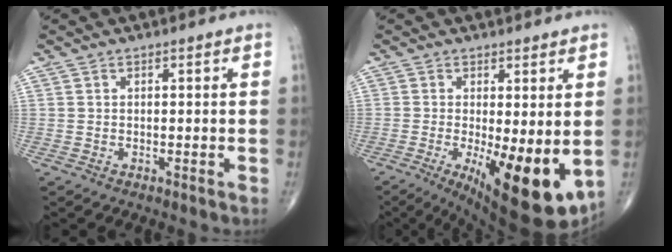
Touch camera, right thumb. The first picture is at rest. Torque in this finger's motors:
{"motor_torque": [2.09, 2.01, 0.29, -0.14, 0.43]}